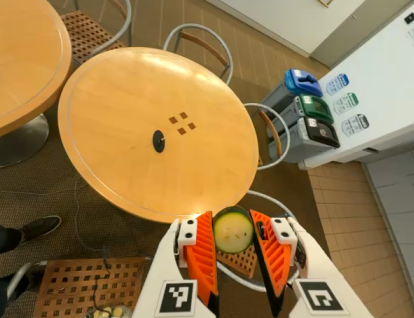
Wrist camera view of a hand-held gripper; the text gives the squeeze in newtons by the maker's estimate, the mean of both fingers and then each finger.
{"total": 9.6, "left": 9.4, "right": 9.9}